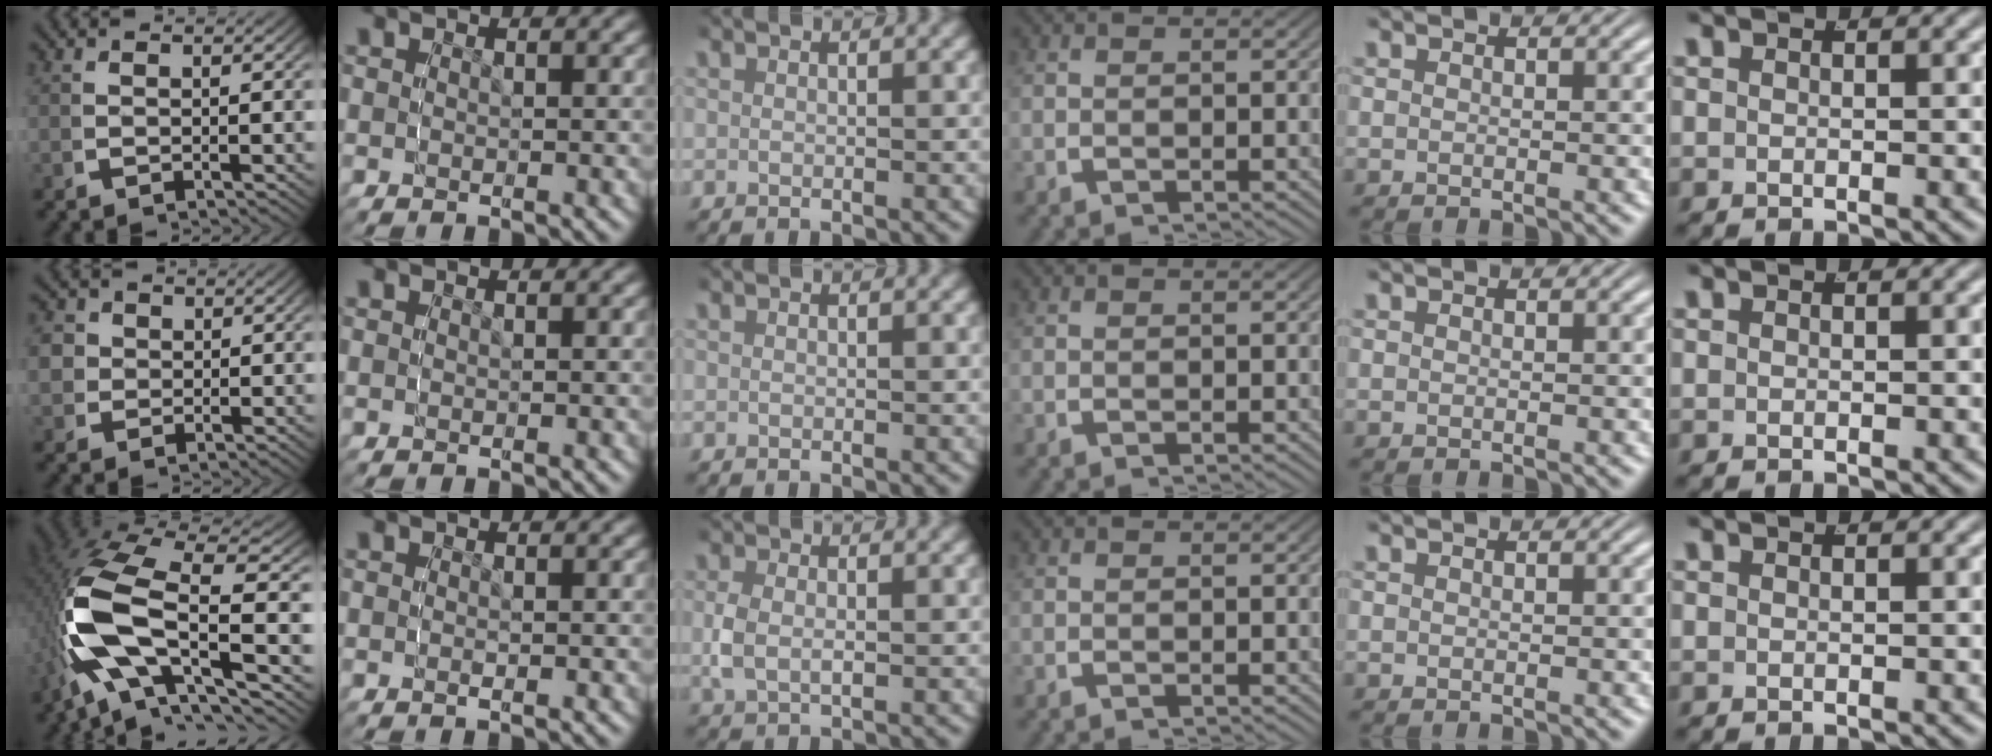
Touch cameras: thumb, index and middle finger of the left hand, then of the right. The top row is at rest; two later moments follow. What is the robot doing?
{"motion": "grasp_and_lifting", "object": "button"}